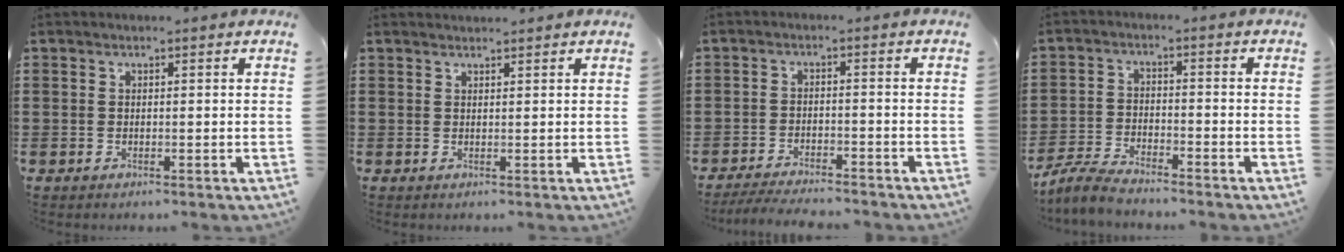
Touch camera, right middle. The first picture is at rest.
{"total": 1.0, "force": [1.0, 0.0, -0.1], "torque": [-0.001, 0.000, 0.019]}
{"total": 4.0, "force": [-3.9, -0.1, 0.9], "torque": [-0.021, -0.006, -0.079]}
{"total": 4.7, "force": [-4.5, 0.2, 1.3], "torque": [-0.039, -0.004, -0.091]}